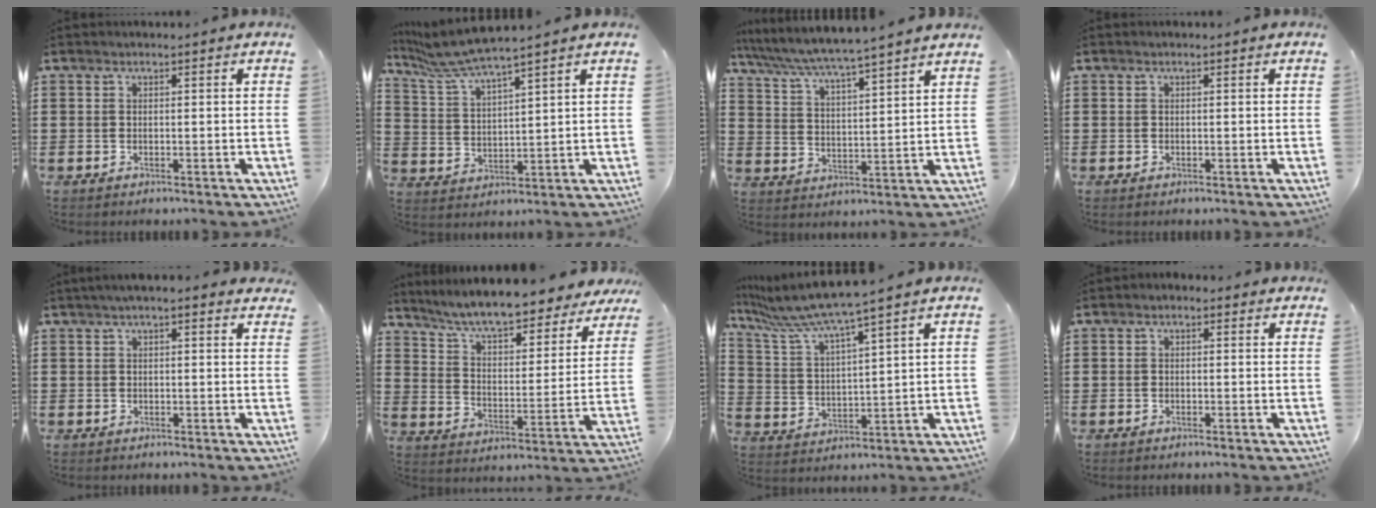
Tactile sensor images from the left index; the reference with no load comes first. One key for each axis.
{"total": 6.0, "fx": 5.2, "fy": -0.2, "fz": 2.8, "tx": -0.076, "ty": -0.026, "tz": 0.089}
{"total": 5.0, "fx": 4.7, "fy": -0.6, "fz": 1.5, "tx": -0.053, "ty": -0.035, "tz": 0.077}
{"total": 0.0}
{"total": 1.6, "fx": 0.9, "fy": 0.9, "fz": 1.0, "tx": -0.022, "ty": 0.006, "tz": 0.015}
{"total": 7.5, "fx": 6.9, "fy": 0.2, "fz": 2.9, "tx": -0.085, "ty": -0.043, "tz": 0.116}
{"total": 7.0, "fx": 6.1, "fy": -0.5, "fz": 3.4, "tx": -0.094, "ty": -0.040, "tz": 0.100}
{"total": 0.8, "fx": -0.5, "fy": 0.4, "fz": 0.4, "tx": -0.009, "ty": 0.000, "tz": -0.011}